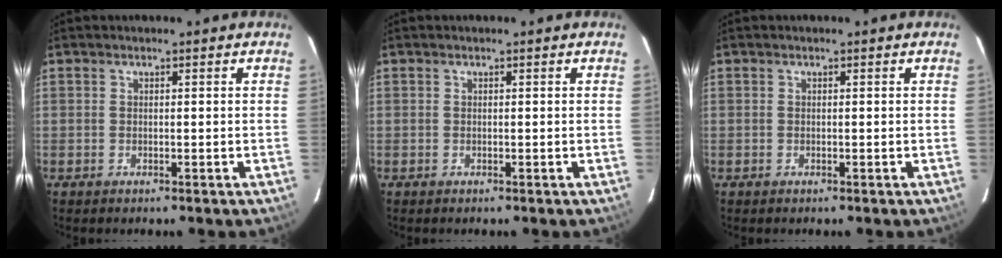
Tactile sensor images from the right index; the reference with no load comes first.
{"total": 0.0}
{"total": 0.0}